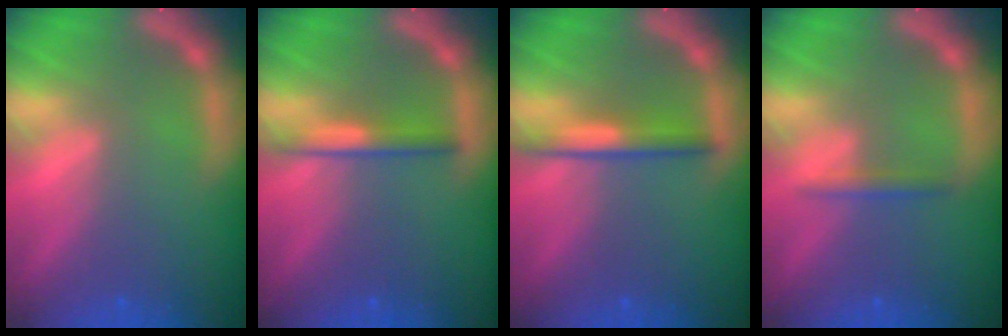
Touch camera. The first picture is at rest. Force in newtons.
{"total": 2.4}
{"total": 3.0}
{"total": 1.4}